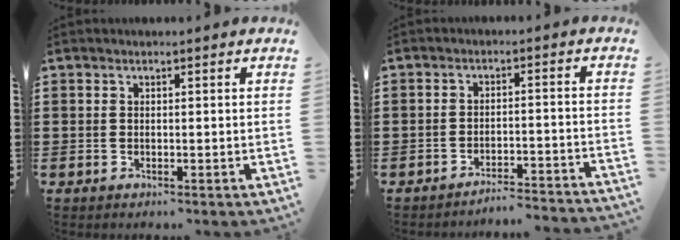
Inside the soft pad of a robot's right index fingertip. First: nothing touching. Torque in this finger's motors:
{"motor_torque": [0.28, 0.87, -0.85, -0.21]}